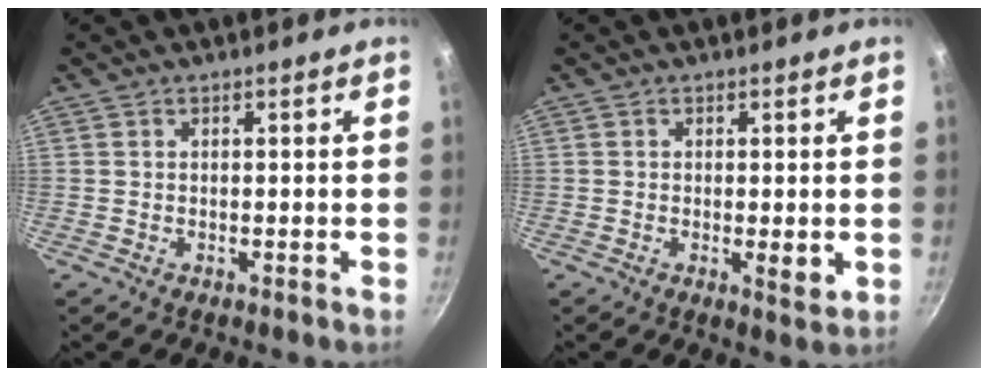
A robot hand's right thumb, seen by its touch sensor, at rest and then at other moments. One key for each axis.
{"total": 2.9, "fx": -0.3, "fy": 1.1, "fz": 2.7, "tx": -0.043, "ty": -0.010, "tz": -0.003}